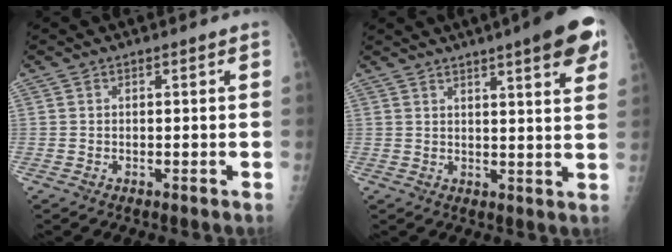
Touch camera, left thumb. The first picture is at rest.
{"total": 11.8, "force": [6.8, 2.0, 9.4], "torque": [-0.106, -0.021, 0.080]}